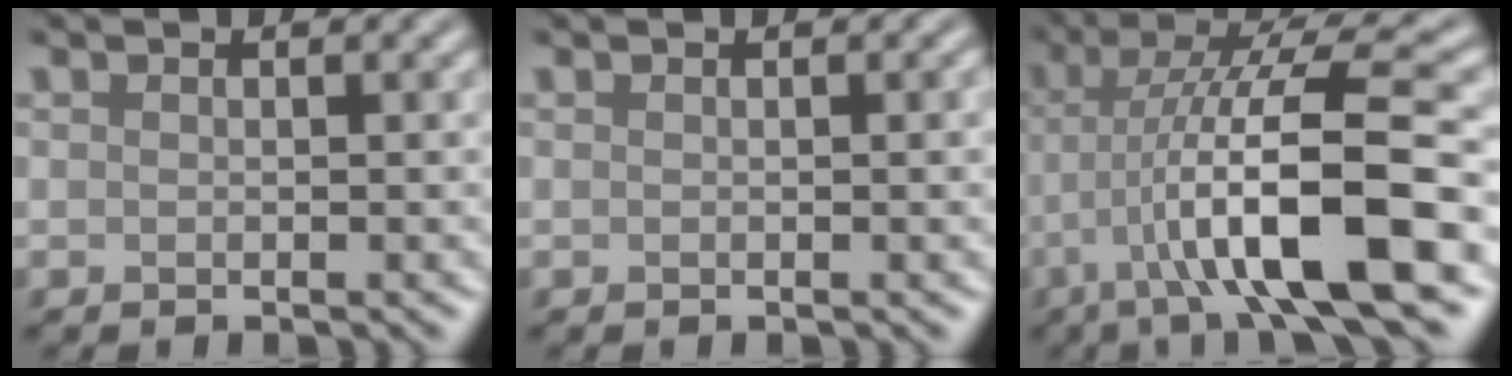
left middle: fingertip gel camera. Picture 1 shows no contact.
{"total": 1.1, "force": [0.1, 0.3, 1.1], "torque": [-0.010, 0.004, -0.001]}
{"total": 11.3, "force": [-3.3, 2.4, 10.5], "torque": [-0.170, 0.017, -0.058]}